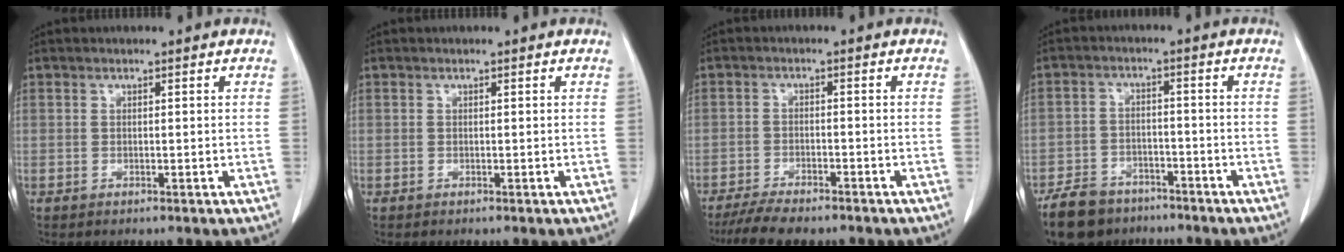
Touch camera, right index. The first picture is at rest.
{"total": 0.0}
{"total": 7.8, "force": [-6.6, 1.6, 3.8], "torque": [-0.058, -0.013, -0.106]}
{"total": 8.8, "force": [-6.8, 4.9, 2.7], "torque": [-0.060, -0.004, -0.110]}